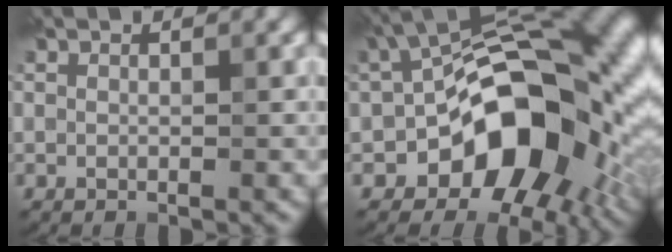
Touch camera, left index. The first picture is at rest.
{"total": 16.7, "force": [-3.2, 10.0, 13.0], "torque": [-0.146, 0.022, -0.072]}